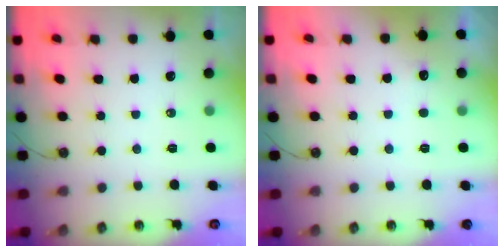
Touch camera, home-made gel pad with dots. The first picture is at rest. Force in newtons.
{"total": 1.5, "press": 1.2, "slide": 0.9}